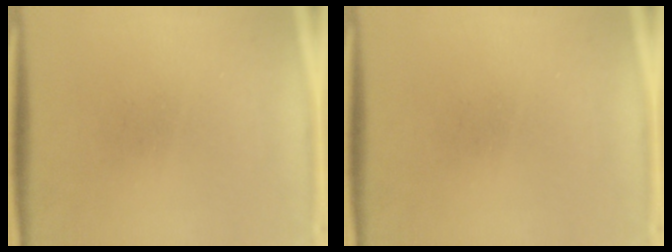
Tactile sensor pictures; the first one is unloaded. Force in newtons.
{"total": 0.0}